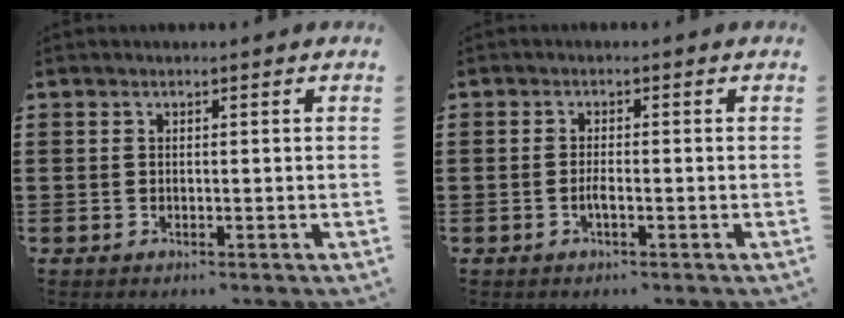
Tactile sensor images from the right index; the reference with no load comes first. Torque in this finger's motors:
{"motor_torque": [0.27, -0.25, 0.16, 0.01]}